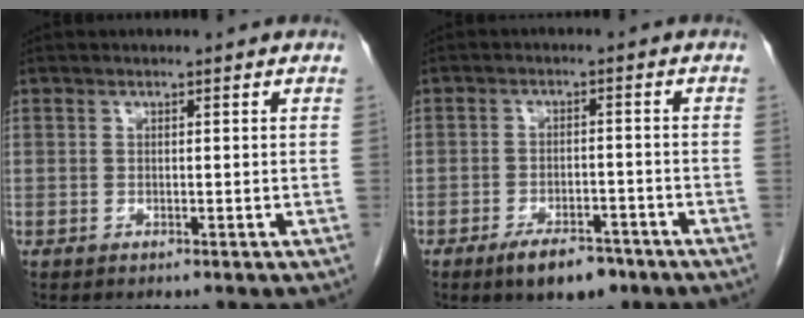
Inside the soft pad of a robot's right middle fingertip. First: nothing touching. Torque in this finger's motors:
{"motor_torque": [1.22, -0.92, 0.13, 0.07]}